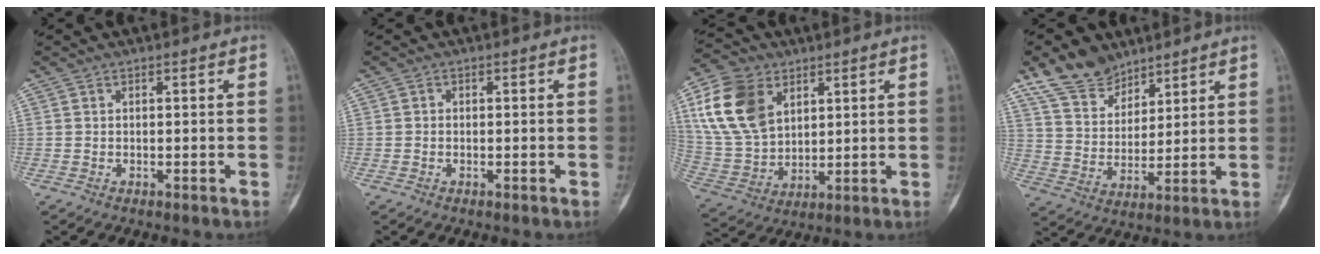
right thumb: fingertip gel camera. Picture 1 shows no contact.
{"total": 0.5, "force": [-0.2, 0.5, 0.1], "torque": [0.007, 0.003, -0.006]}
{"total": 16.3, "force": [6.4, 11.2, 10.0], "torque": [-0.183, -0.014, 0.133]}
{"total": 10.7, "force": [8.2, 6.1, 3.3], "torque": [-0.036, -0.042, 0.162]}